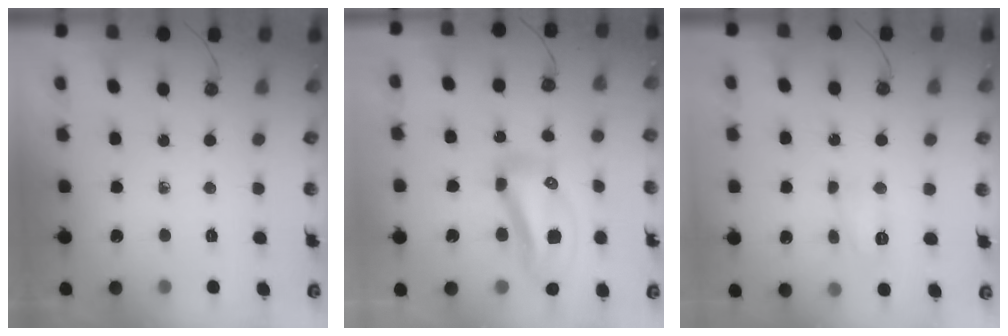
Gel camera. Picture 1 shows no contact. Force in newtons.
{"total": 13.2, "press": 13.2, "slide": 1.3}
{"total": 6.3, "press": 6.3, "slide": 0.7}